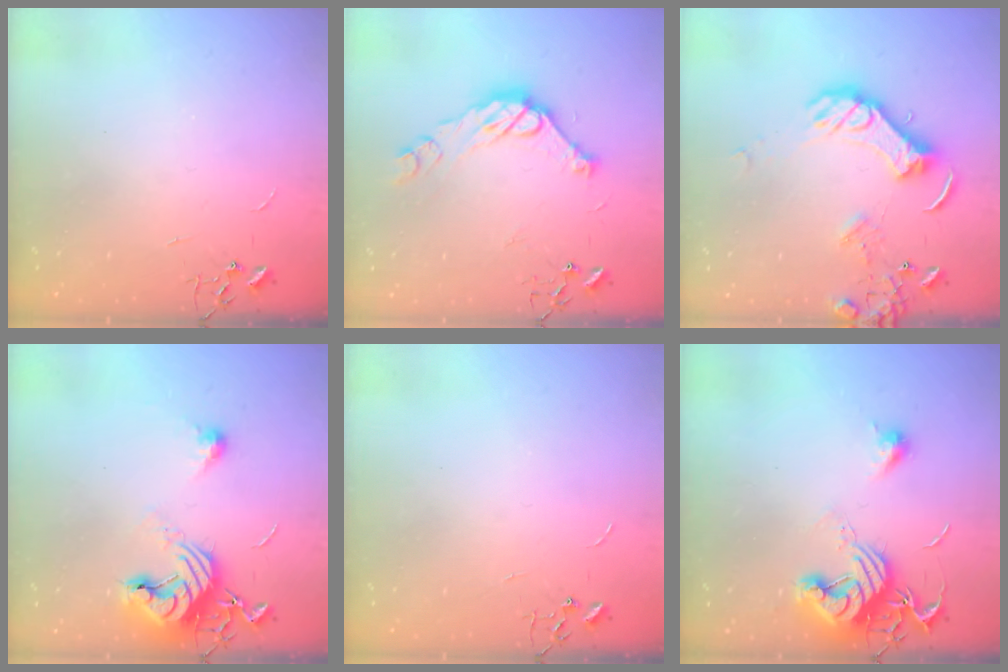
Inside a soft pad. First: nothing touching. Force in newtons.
{"total": 12.8, "press": 12.8, "slide": 0.8}
{"total": 12.7, "press": 12.6, "slide": 1.4}
{"total": 13.9, "press": 13.8, "slide": 1.2}
{"total": 0.0}
{"total": 14.7, "press": 14.7, "slide": 0.7}